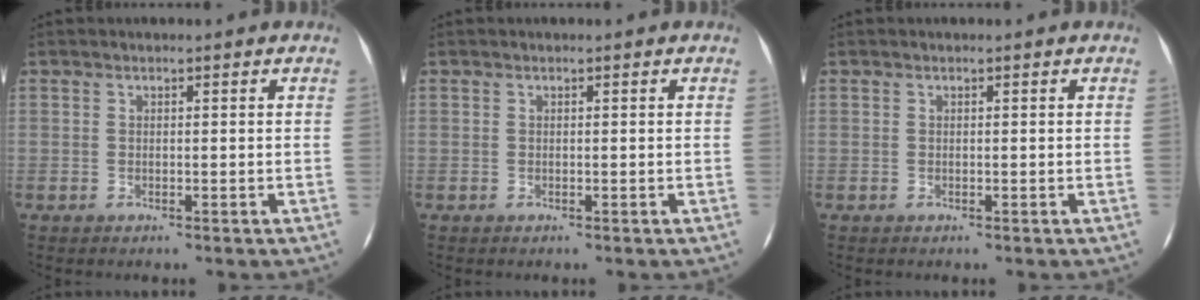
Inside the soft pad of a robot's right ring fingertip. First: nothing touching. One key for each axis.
{"total": 0.0}
{"total": 0.0}